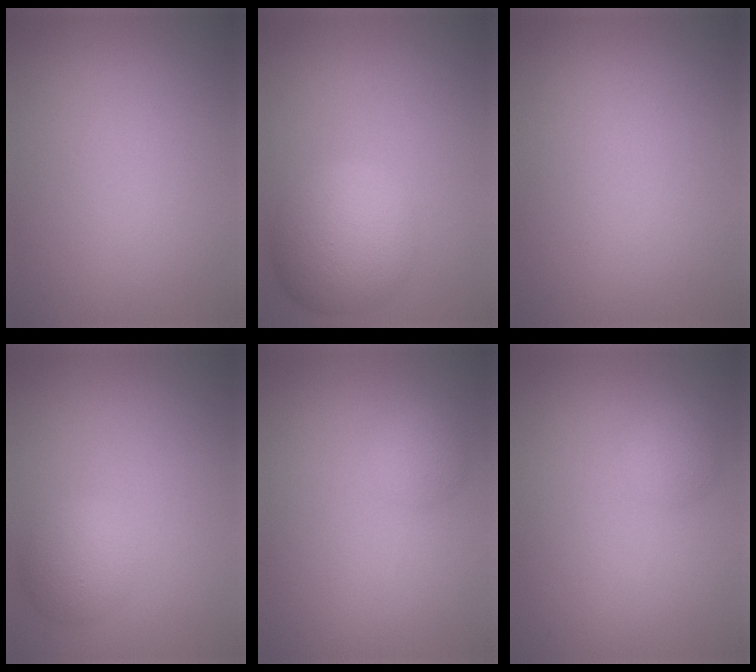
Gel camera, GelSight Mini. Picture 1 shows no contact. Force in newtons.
{"total": 5.9, "press": 5.9, "slide": 0.3}
{"total": 0.0}
{"total": 2.7, "press": 2.7, "slide": 0.1}
{"total": 1.5, "press": 1.5, "slide": 0.1}
{"total": 1.5, "press": 1.5, "slide": 0.1}